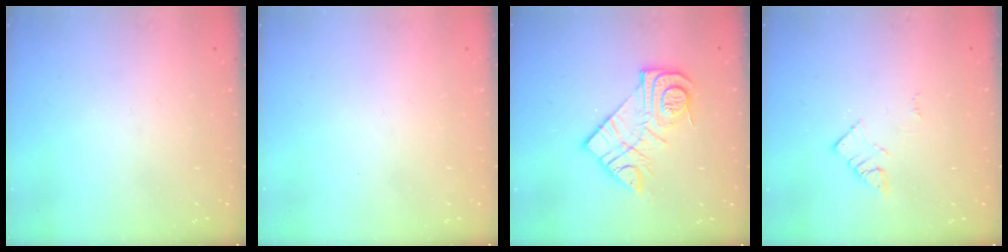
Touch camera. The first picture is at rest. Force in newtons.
{"total": 1.8, "press": 1.7, "slide": 0.1}
{"total": 14.6, "press": 14.6, "slide": 0.8}
{"total": 2.9, "press": 2.9, "slide": 0.2}